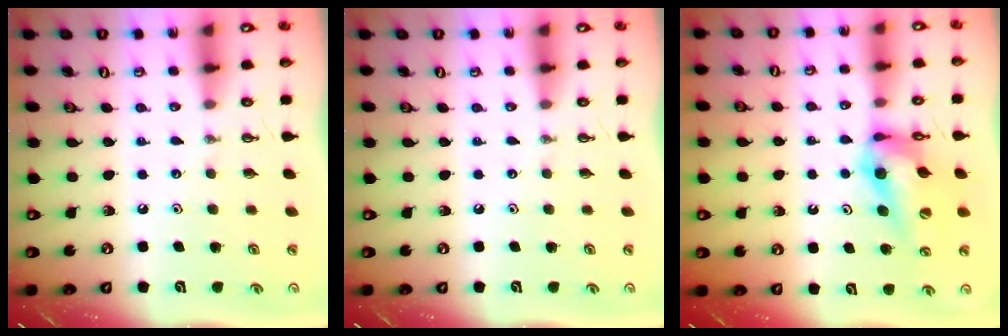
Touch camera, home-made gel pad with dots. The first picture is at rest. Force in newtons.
{"total": 0.0}
{"total": 13.3, "press": 13.2, "slide": 1.5}